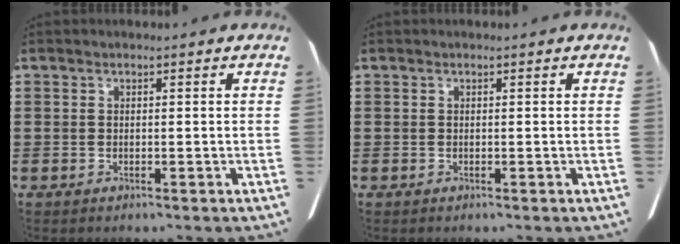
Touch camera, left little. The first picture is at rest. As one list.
[{"total": 0.0}]